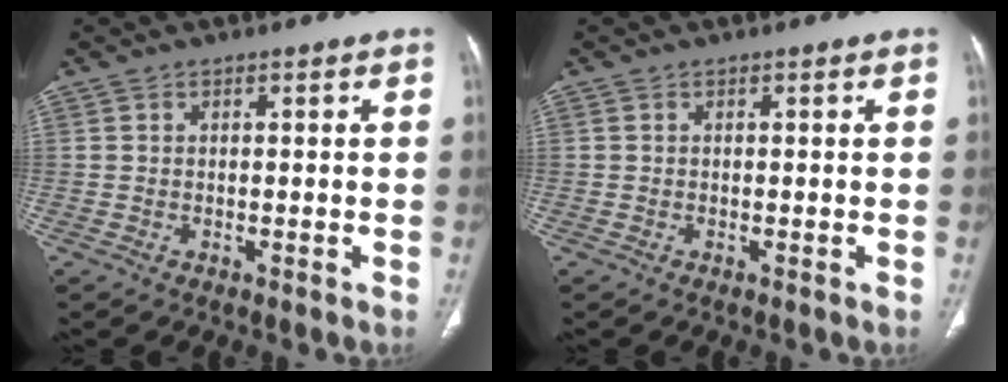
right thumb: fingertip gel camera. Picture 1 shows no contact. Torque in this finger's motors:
{"motor_torque": [0.84, 0.88, 0.70, 0.42, 0.20]}